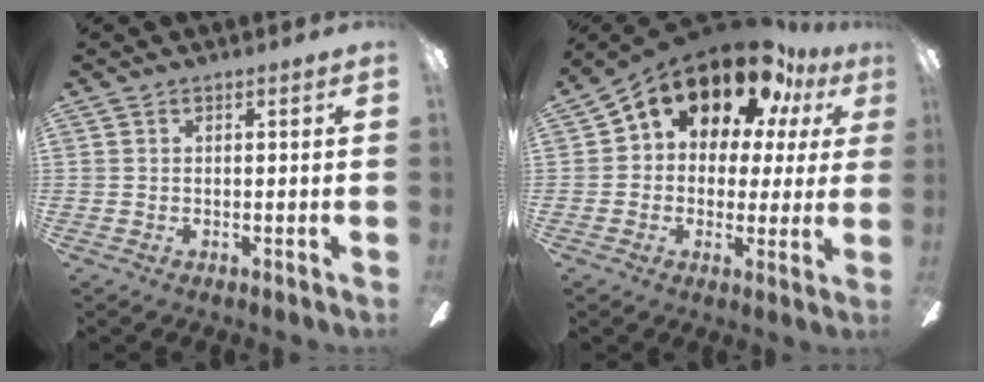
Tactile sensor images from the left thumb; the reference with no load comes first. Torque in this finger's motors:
{"motor_torque": [0.16, 1.24, 1.43, -1.34, 0.15]}